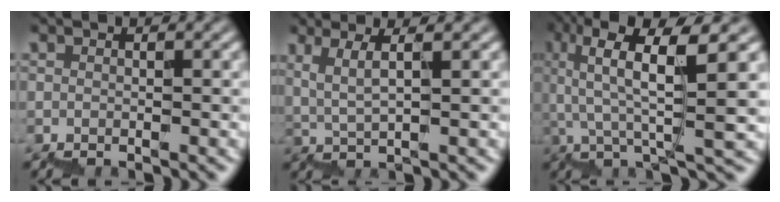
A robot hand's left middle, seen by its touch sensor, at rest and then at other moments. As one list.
[{"total": 3.3, "force": [3.0, 0.3, 1.4], "torque": [-0.022, 0.008, 0.054]}, {"total": 8.7, "force": [4.5, 1.6, 7.3], "torque": [-0.115, 0.021, 0.077]}]